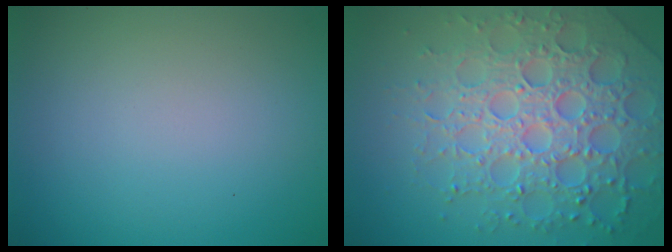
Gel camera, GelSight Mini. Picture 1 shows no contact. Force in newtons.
{"total": 7.2, "press": 7.0, "slide": 1.7}